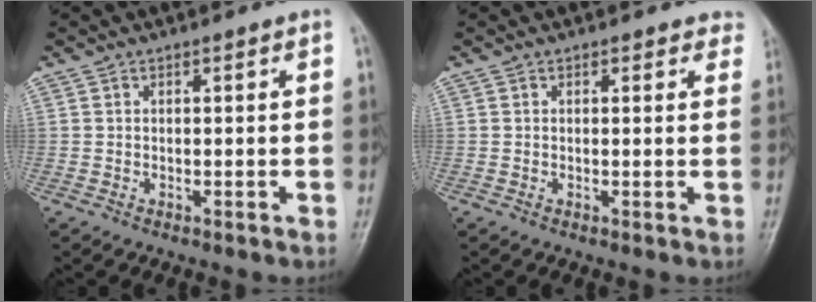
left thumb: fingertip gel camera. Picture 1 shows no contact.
{"total": 2.3, "force": [1.8, 1.4, 0.5], "torque": [0.025, -0.005, 0.005]}